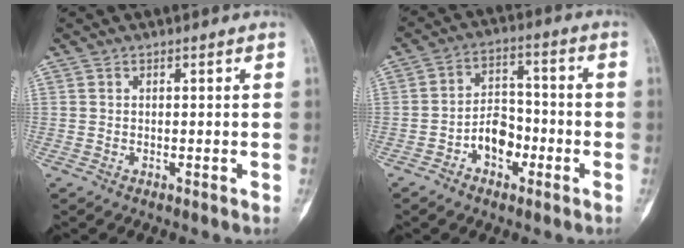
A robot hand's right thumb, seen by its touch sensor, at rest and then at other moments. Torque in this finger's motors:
{"motor_torque": [-0.07, 0.26, 0.26, 0.17, -0.04]}